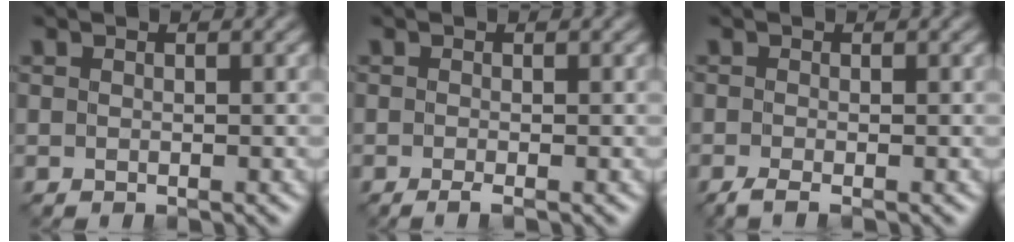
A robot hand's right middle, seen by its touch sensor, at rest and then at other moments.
{"total": 0.8, "force": [-0.5, -0.2, 0.6], "torque": [-0.017, 0.000, -0.011]}
{"total": 1.5, "force": [-1.0, 0.0, 1.1], "torque": [-0.029, -0.004, -0.027]}